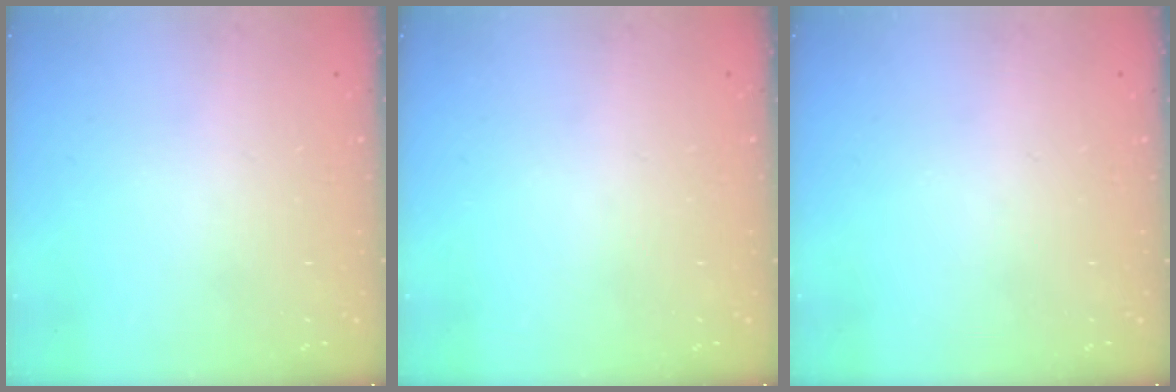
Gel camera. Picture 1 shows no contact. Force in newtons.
{"total": 0.0}
{"total": 0.0}